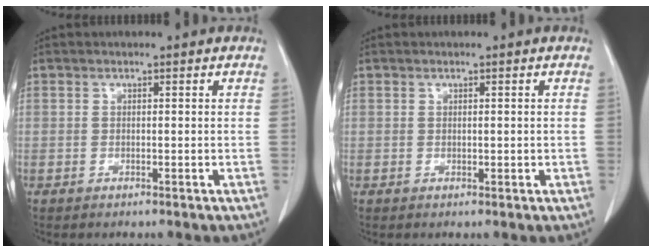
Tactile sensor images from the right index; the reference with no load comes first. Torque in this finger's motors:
{"motor_torque": [-0.25, 0.41, -0.02, 0.00]}